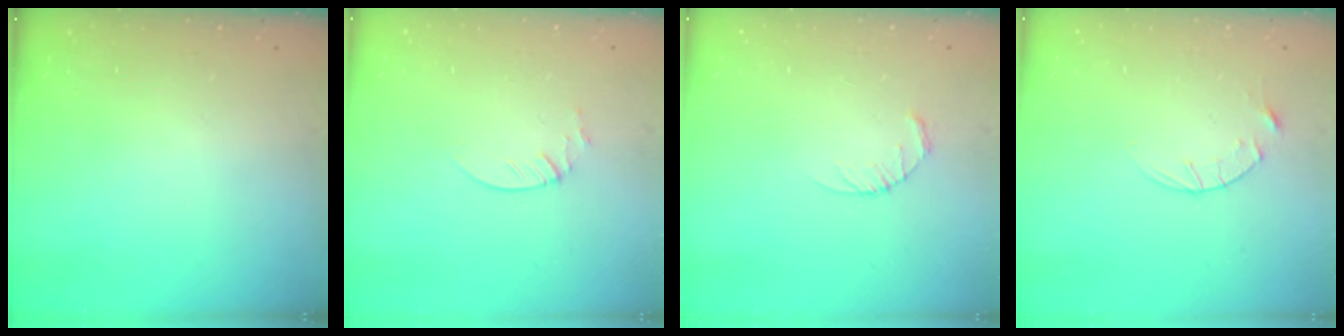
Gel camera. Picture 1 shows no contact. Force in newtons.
{"total": 1.9, "press": 1.9, "slide": 0.2}
{"total": 3.2, "press": 3.2, "slide": 0.5}
{"total": 3.2, "press": 3.2, "slide": 0.4}